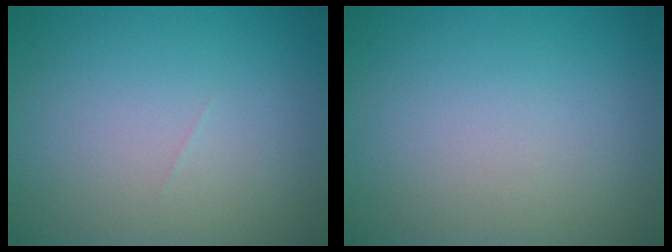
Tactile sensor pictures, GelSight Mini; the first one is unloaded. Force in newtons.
{"total": 0.0}